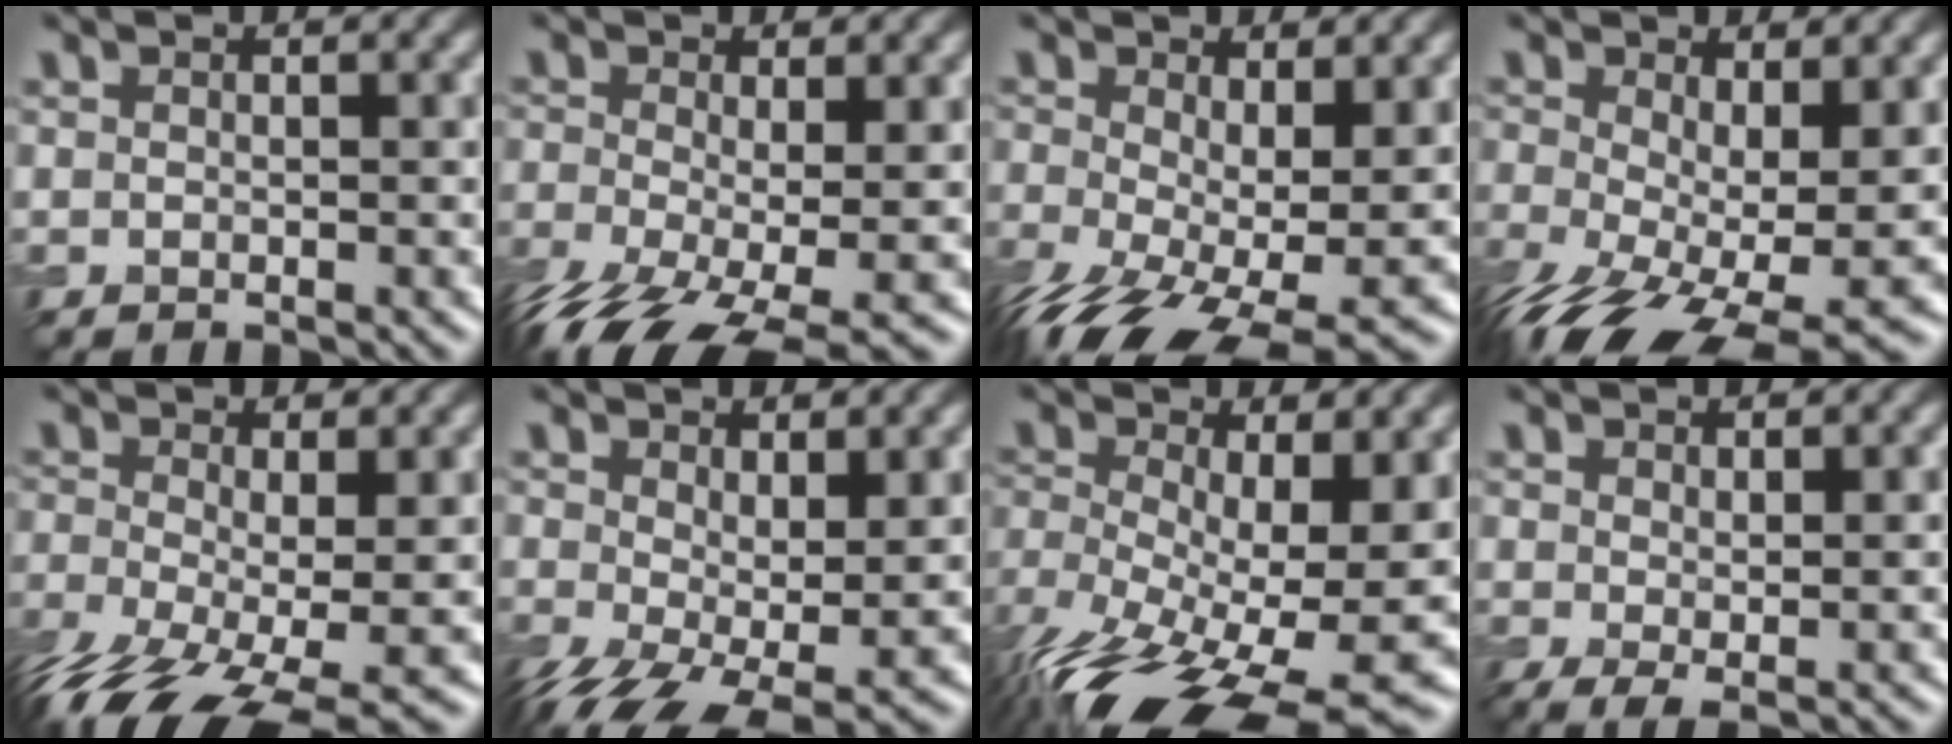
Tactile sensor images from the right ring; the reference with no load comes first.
{"total": 10.5, "force": [-5.1, 4.0, 8.2], "torque": [-0.187, -0.048, -0.086]}
{"total": 11.8, "force": [-4.4, 5.2, 9.6], "torque": [-0.207, -0.053, -0.068]}
{"total": 13.1, "force": [-4.7, 5.7, 10.9], "torque": [-0.225, -0.051, -0.071]}
{"total": 11.5, "force": [-5.3, 4.5, 9.2], "torque": [-0.202, -0.049, -0.088]}
{"total": 8.3, "force": [-2.2, 4.3, 6.8], "torque": [-0.149, -0.039, -0.023]}
{"total": 15.3, "force": [-5.6, 6.4, 12.7], "torque": [-0.238, -0.031, -0.086]}
{"total": 1.8, "force": [0.1, 0.6, 1.7], "torque": [-0.036, -0.007, 0.003]}